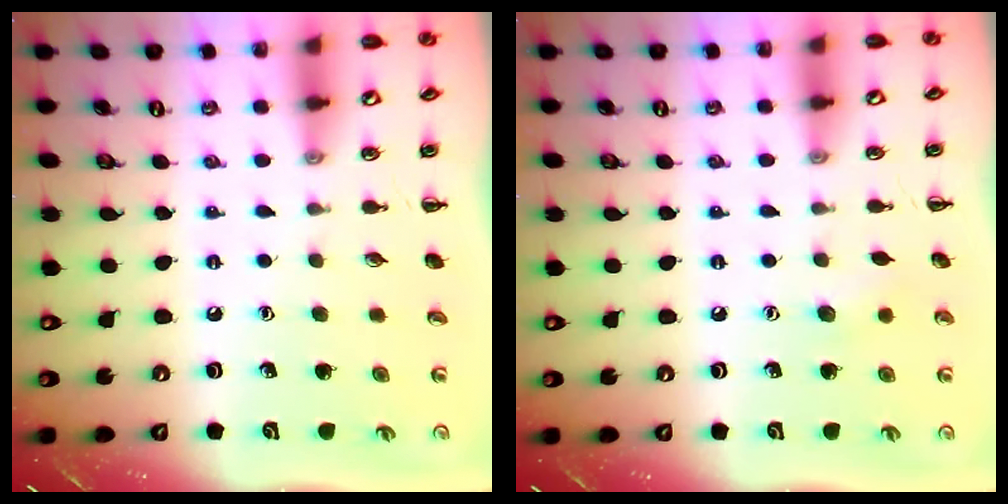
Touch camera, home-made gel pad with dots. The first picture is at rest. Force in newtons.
{"total": 5.5, "press": 5.3, "slide": 1.2}